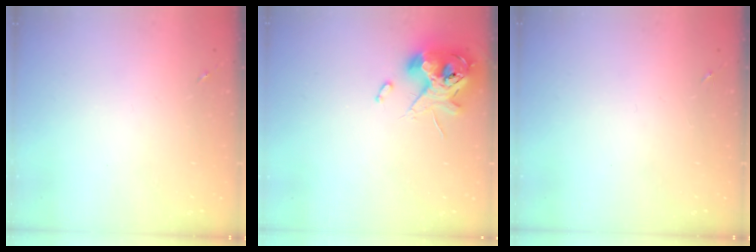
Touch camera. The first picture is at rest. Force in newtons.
{"total": 12.6, "press": 12.5, "slide": 2.0}
{"total": 0.0}